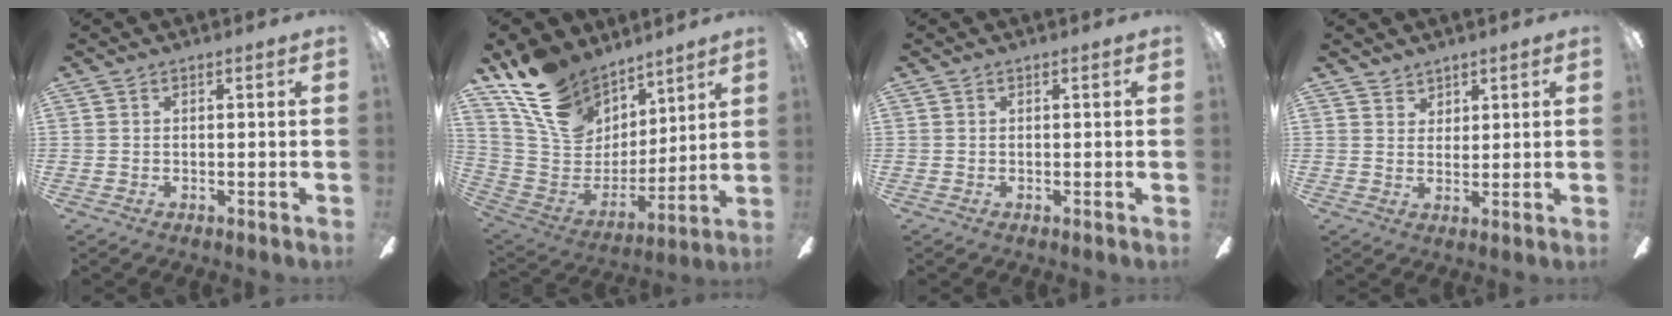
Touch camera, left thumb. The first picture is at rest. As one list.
[{"total": 19.7, "force": [13.2, 12.4, 7.7], "torque": [-0.151, -0.079, 0.251]}, {"total": 0.0}, {"total": 2.7, "force": [2.4, 1.2, -0.1], "torque": [0.006, -0.013, 0.045]}]